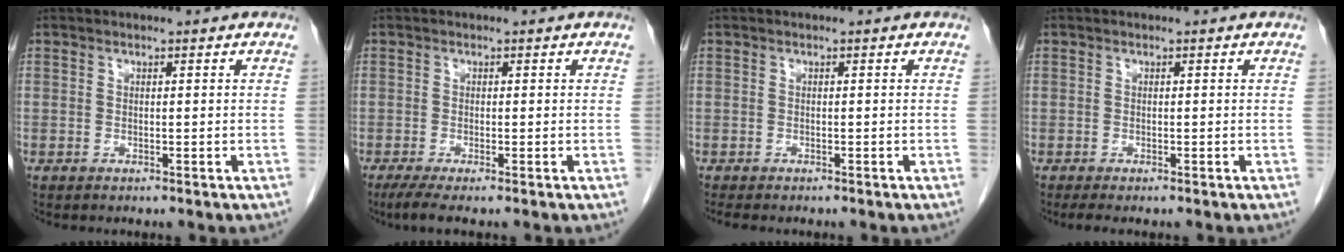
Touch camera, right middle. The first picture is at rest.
{"total": 3.1, "force": [-2.1, 0.2, 2.3], "torque": [-0.046, -0.012, -0.040]}
{"total": 2.8, "force": [-2.4, 0.7, 1.3], "torque": [-0.019, -0.007, -0.029]}
{"total": 2.0, "force": [-1.6, 0.3, 1.2], "torque": [-0.017, -0.008, -0.022]}